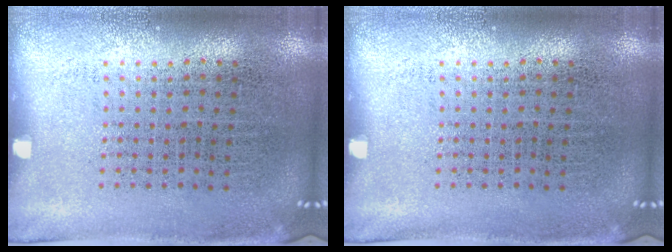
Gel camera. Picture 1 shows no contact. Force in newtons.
{"total": 0.0}